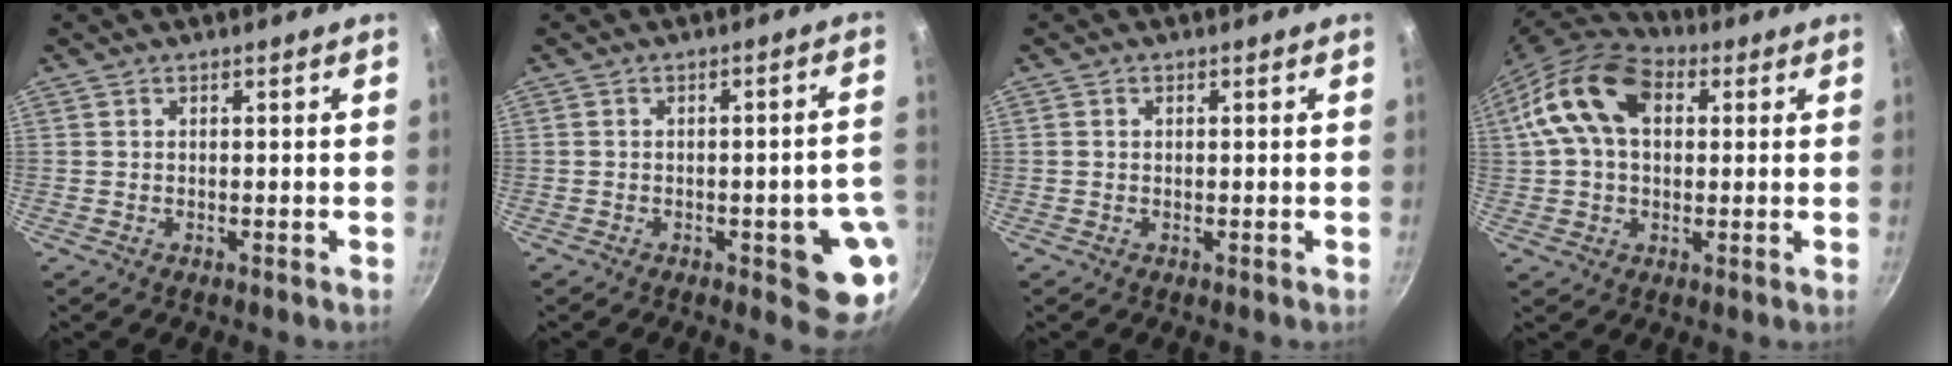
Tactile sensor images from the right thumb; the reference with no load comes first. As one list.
[{"total": 10.6, "force": [-3.1, 3.4, 9.5], "torque": [-0.074, 0.016, -0.035]}, {"total": 0.7, "force": [0.1, 0.6, 0.3], "torque": [-0.004, 0.004, 0.000]}, {"total": 15.4, "force": [3.6, 10.3, 10.8], "torque": [-0.177, 0.022, 0.047]}]